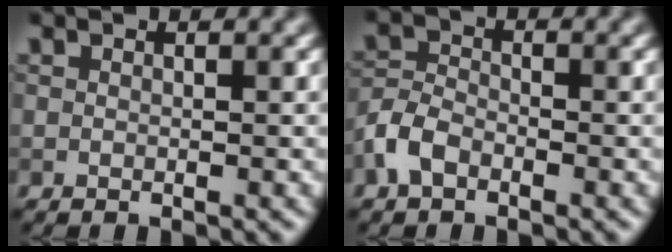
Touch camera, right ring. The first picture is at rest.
{"total": 2.8, "force": [-1.6, 1.6, 1.5], "torque": [-0.032, 0.006, -0.043]}